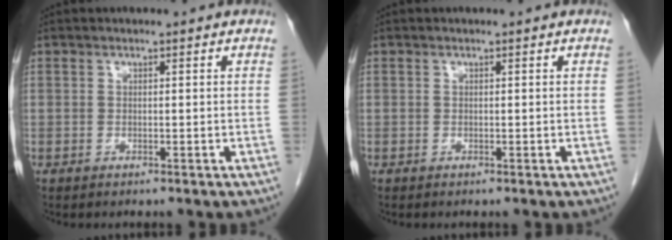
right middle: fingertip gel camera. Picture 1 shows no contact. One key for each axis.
{"total": 0.0}